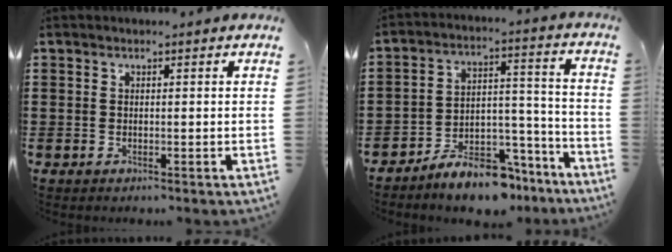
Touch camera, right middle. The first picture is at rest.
{"total": 9.7, "force": [-8.6, 2.6, 3.7], "torque": [-0.055, 0.039, -0.161]}